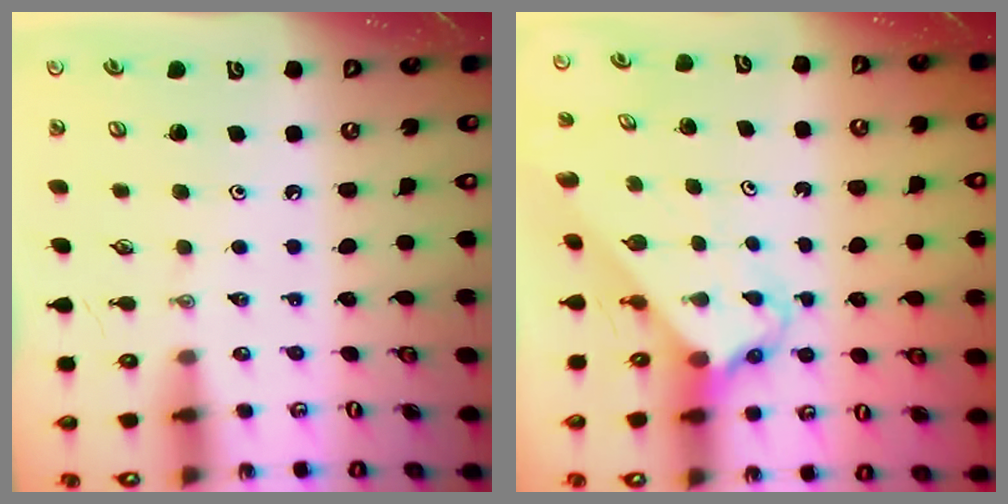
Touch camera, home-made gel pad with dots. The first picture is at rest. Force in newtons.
{"total": 2.6, "press": 2.6, "slide": 0.2}